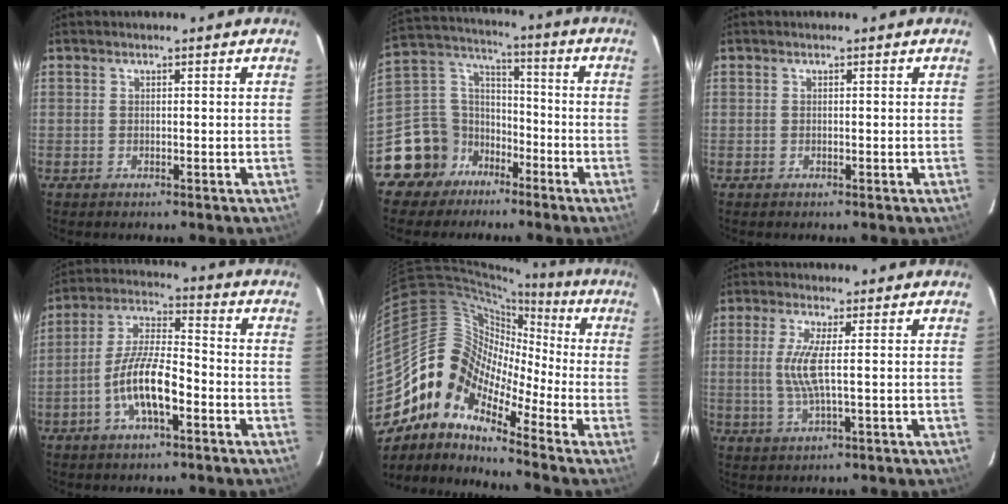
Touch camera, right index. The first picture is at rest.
{"total": 13.0, "force": [-8.7, 9.6, 1.8], "torque": [-0.065, 0.059, -0.152]}
{"total": 0.0}
{"total": 11.1, "force": [-4.5, 3.1, 9.6], "torque": [-0.197, 0.004, -0.085]}
{"total": 11.9, "force": [-6.9, 7.8, 5.8], "torque": [-0.096, 0.019, -0.167]}
{"total": 6.0, "force": [0.3, 0.5, 6.0], "torque": [-0.127, -0.005, 0.006]}